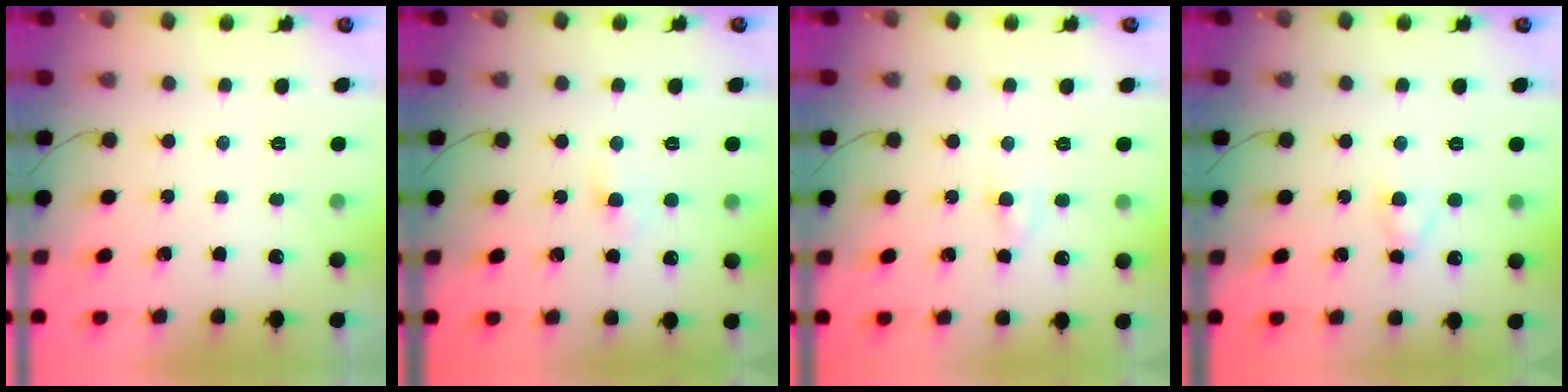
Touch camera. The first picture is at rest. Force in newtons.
{"total": 2.4, "press": 2.2, "slide": 0.9}
{"total": 2.8, "press": 2.6, "slide": 1.0}
{"total": 2.7, "press": 2.5, "slide": 1.0}